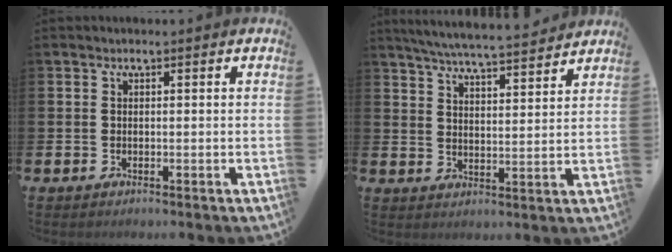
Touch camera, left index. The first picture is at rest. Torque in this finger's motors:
{"motor_torque": [1.05, -1.09, 0.23, 0.08]}